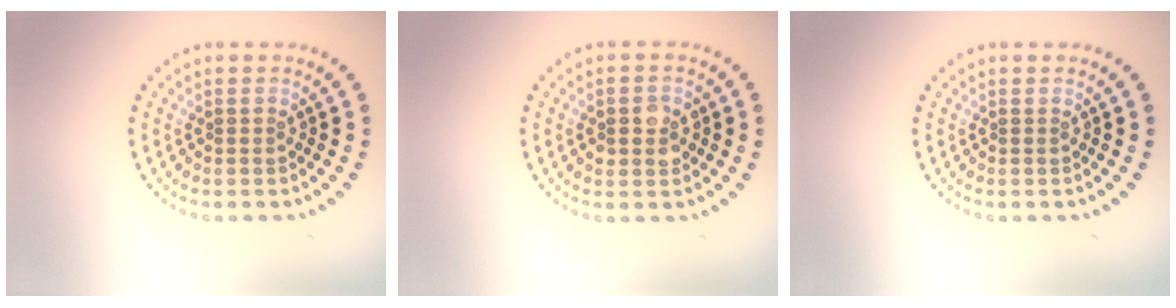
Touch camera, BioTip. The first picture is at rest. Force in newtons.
{"total": 2.4, "press": 2.3, "slide": 0.3}
{"total": 0.0}